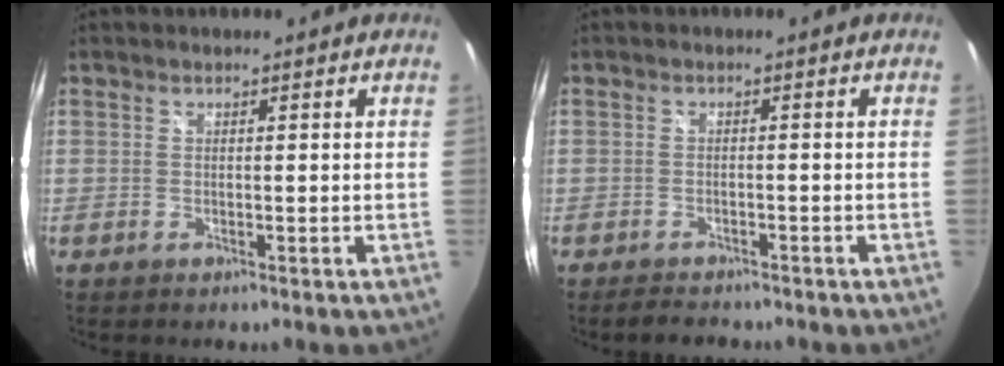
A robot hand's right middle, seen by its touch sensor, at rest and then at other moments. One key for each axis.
{"total": 3.5, "fx": -3.1, "fy": 1.4, "fz": 0.9, "tx": -0.028, "ty": 0.000, "tz": -0.047}